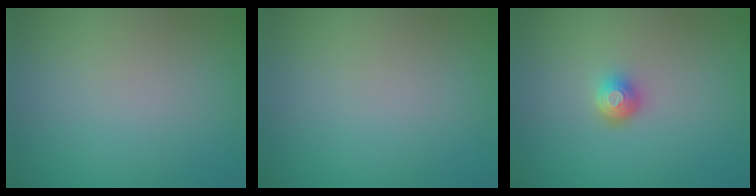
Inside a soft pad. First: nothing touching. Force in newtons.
{"total": 0.0}
{"total": 2.0, "press": 1.5, "slide": 1.3}